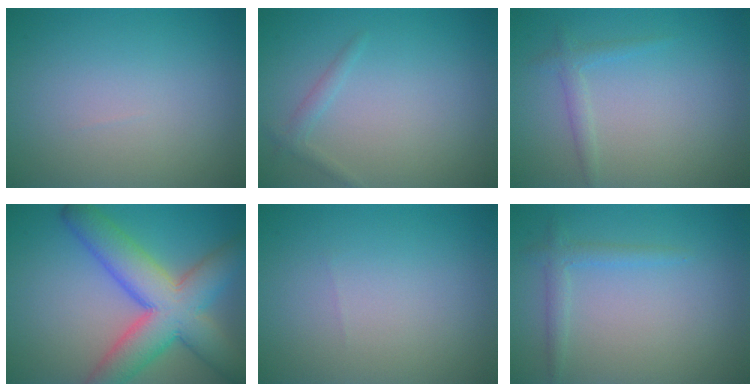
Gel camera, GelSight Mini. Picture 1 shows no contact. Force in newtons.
{"total": 1.1, "press": 1.1, "slide": 0.0}
{"total": 1.3, "press": 1.3, "slide": 0.0}
{"total": 9.7, "press": 9.7, "slide": 0.3}
{"total": 0.0}
{"total": 1.6, "press": 1.6, "slide": 0.1}